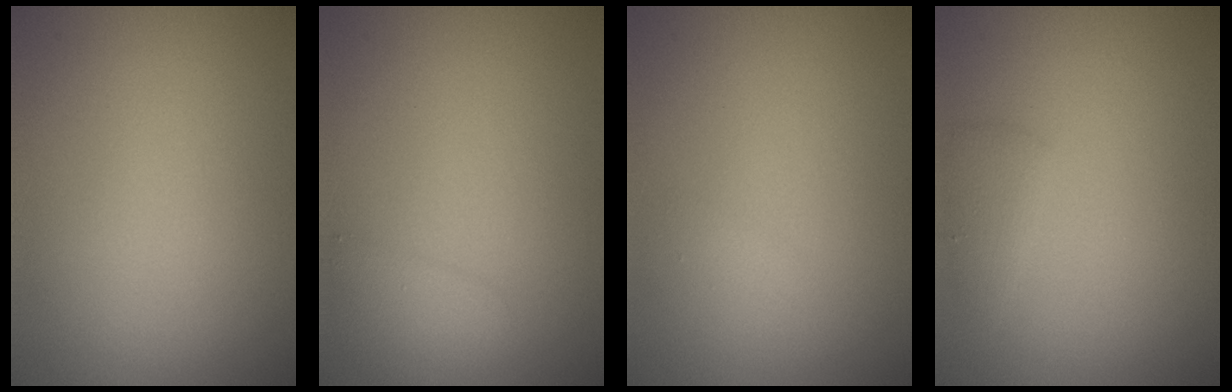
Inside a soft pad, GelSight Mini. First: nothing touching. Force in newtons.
{"total": 1.7, "press": 1.7, "slide": 0.1}
{"total": 0.6, "press": 0.6, "slide": 0.0}
{"total": 1.4, "press": 1.4, "slide": 0.1}